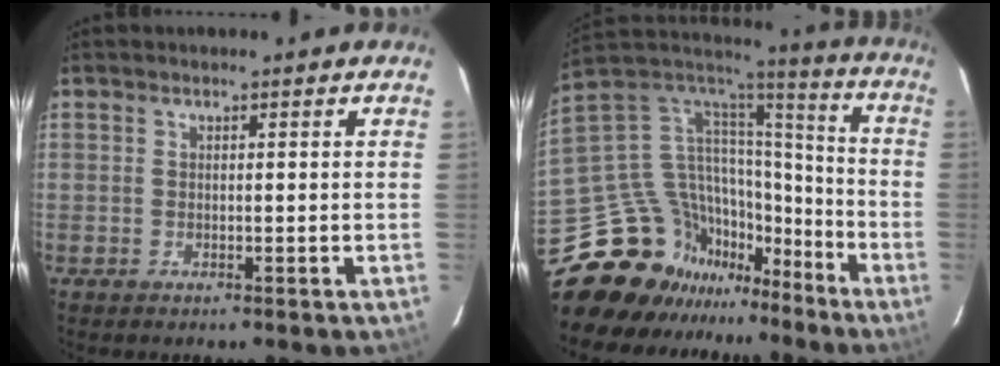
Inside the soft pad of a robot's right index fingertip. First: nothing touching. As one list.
[{"total": 29.0, "force": [-22.1, 15.5, 10.7], "torque": [-0.261, 0.038, -0.349]}]